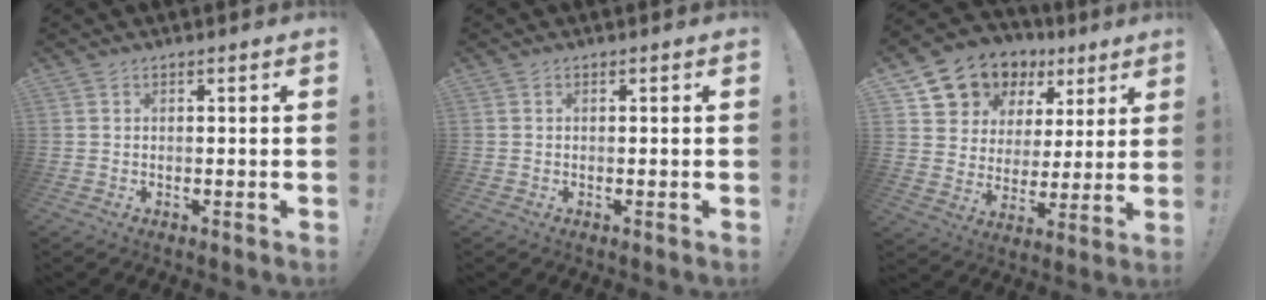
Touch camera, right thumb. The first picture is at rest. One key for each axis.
{"total": 0.0}
{"total": 11.0, "fx": 7.0, "fy": 8.3, "fz": 2.2, "tx": -0.041, "ty": -0.054, "tz": 0.141}